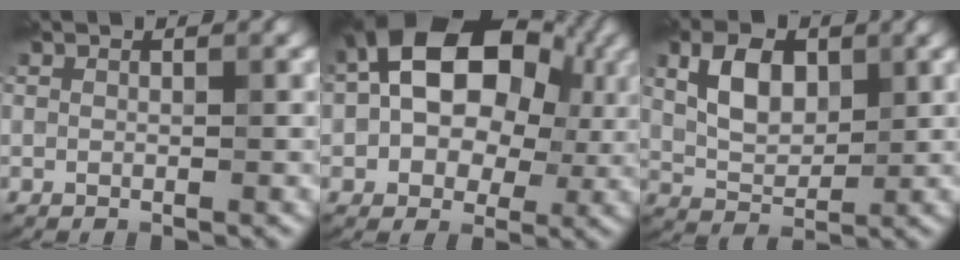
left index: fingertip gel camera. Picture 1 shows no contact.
{"total": 14.0, "force": [2.1, 9.5, 10.0], "torque": [-0.139, 0.030, 0.027]}
{"total": 4.8, "force": [1.4, 2.9, 3.5], "torque": [-0.069, 0.003, 0.025]}